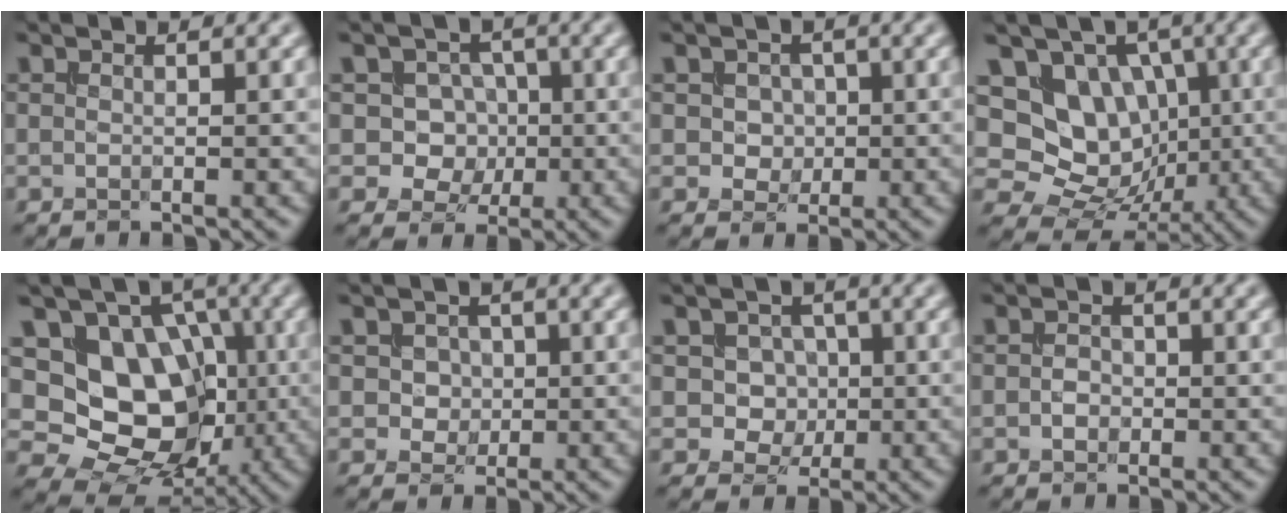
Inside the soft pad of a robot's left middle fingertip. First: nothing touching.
{"total": 4.2, "force": [0.1, 3.8, 1.9], "torque": [-0.014, 0.005, -0.016]}
{"total": 2.4, "force": [0.3, 2.0, 1.1], "torque": [-0.020, 0.002, 0.005]}
{"total": 11.8, "force": [1.8, 10.2, 5.7], "torque": [-0.114, 0.038, 0.002]}
{"total": 12.8, "force": [0.0, 10.5, 7.3], "torque": [-0.109, 0.012, -0.025]}
{"total": 2.5, "force": [0.5, 2.1, 1.2], "torque": [-0.021, 0.004, 0.012]}
{"total": 3.5, "force": [0.3, 3.0, 1.7], "torque": [-0.021, 0.004, -0.003]}
{"total": 1.2, "force": [-0.4, 1.0, 0.6], "torque": [-0.012, 0.000, -0.012]}